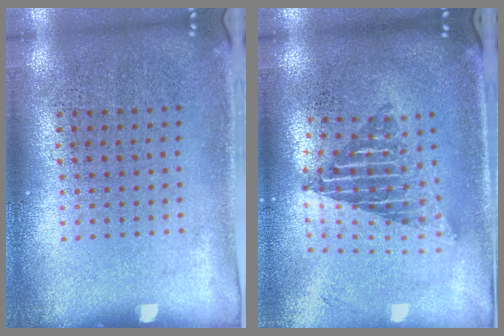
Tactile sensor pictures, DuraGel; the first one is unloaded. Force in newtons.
{"total": 1.9, "press": 1.5, "slide": 1.2}